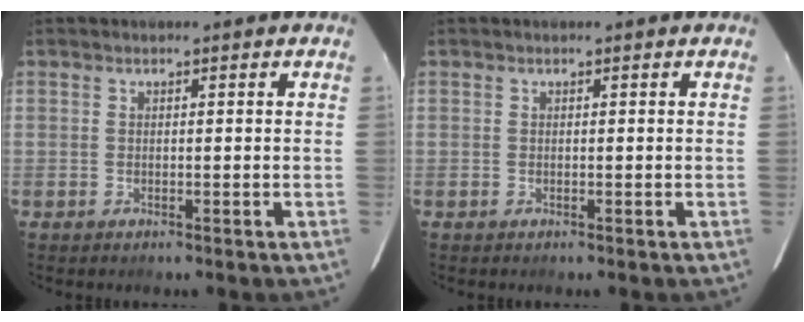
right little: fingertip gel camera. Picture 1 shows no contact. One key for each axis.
{"total": 0.0}